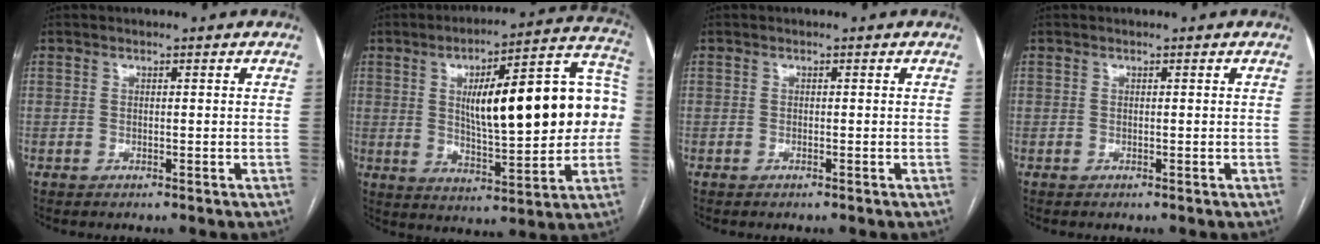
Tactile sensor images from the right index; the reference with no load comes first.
{"total": 22.9, "force": [2.3, 5.5, 22.1], "torque": [-0.298, 0.041, 0.038]}
{"total": 0.0}
{"total": 0.0}